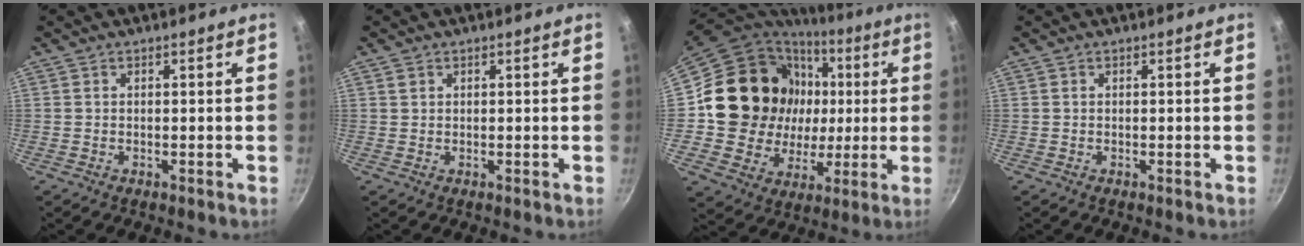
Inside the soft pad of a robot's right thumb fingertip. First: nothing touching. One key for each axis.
{"total": 0.9, "fx": 0.4, "fy": 0.7, "fz": 0.2, "tx": -0.004, "ty": 0.001, "tz": 0.007}
{"total": 22.8, "fx": 3.0, "fy": 19.9, "fz": 10.6, "tx": -0.173, "ty": 0.018, "tz": 0.065}
{"total": 0.0}